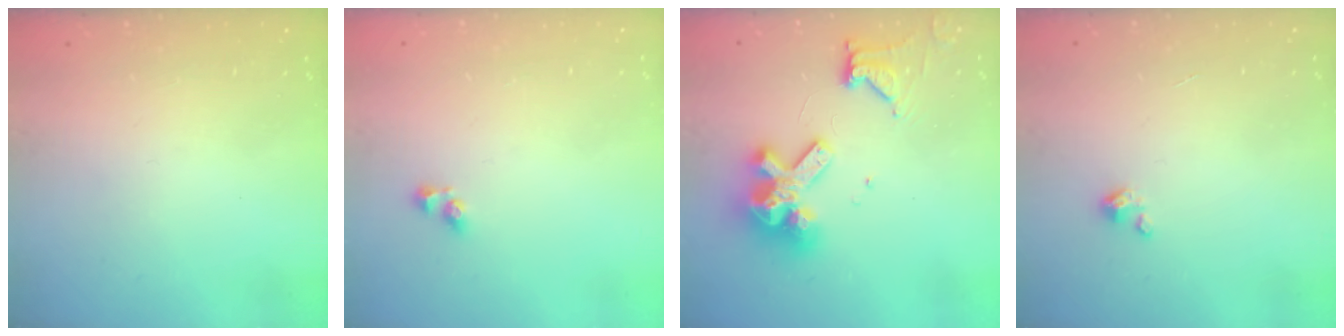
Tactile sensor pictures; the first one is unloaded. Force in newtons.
{"total": 4.0, "press": 4.0, "slide": 0.3}
{"total": 14.7, "press": 14.5, "slide": 1.8}
{"total": 2.0, "press": 1.9, "slide": 0.3}